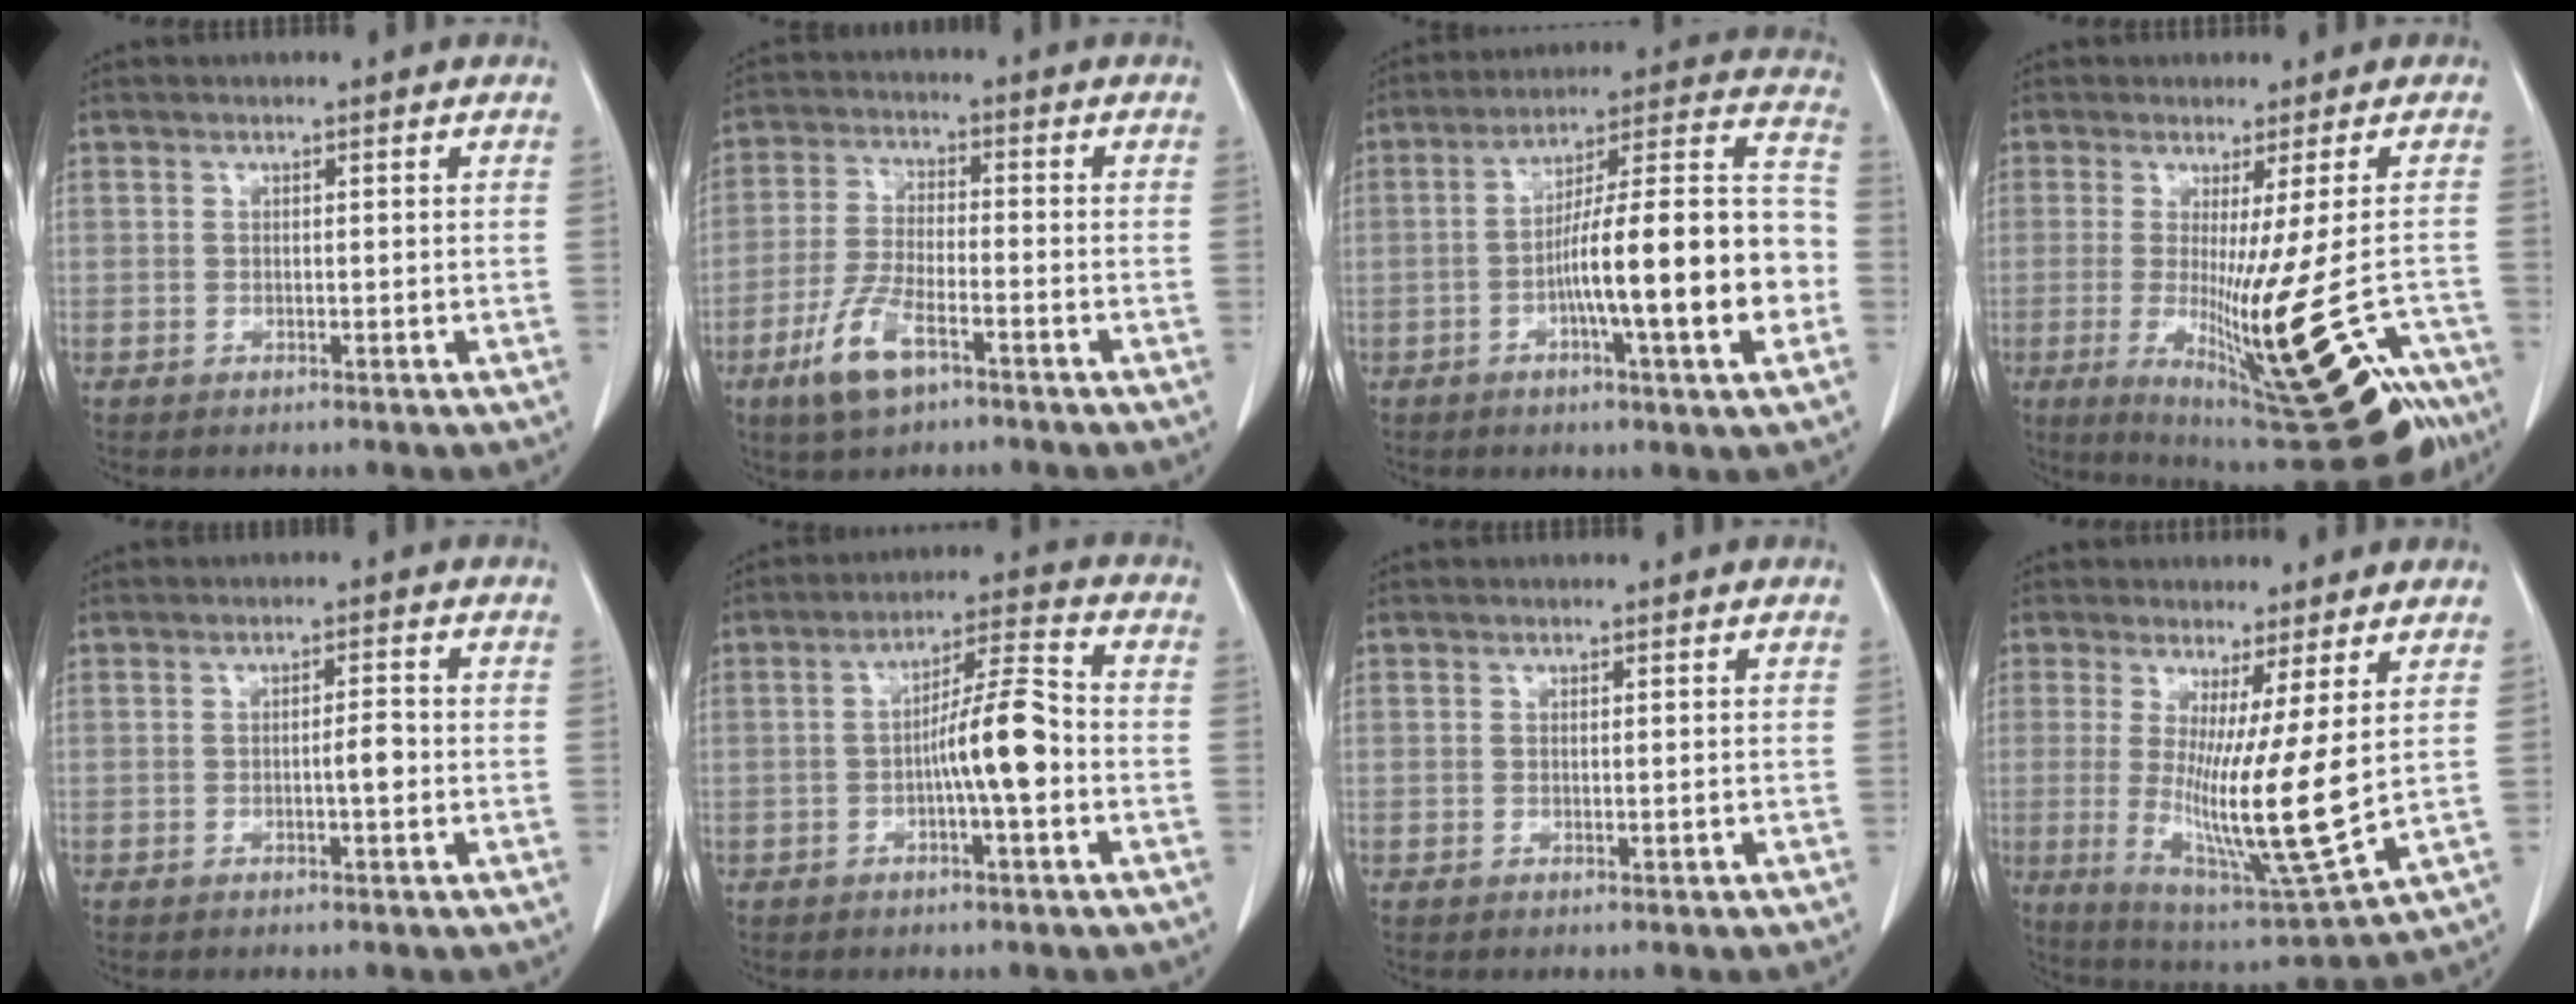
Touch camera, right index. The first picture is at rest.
{"total": 8.3, "force": [-4.7, 2.6, 6.3], "torque": [-0.137, -0.010, -0.087]}
{"total": 19.3, "force": [-4.5, 1.6, 18.7], "torque": [-0.266, 0.021, -0.068]}
{"total": 20.4, "force": [-9.6, 2.1, 17.9], "torque": [-0.209, -0.051, -0.134]}
{"total": 2.3, "force": [-0.5, 0.3, 2.2], "torque": [-0.035, 0.002, -0.010]}
{"total": 8.7, "force": [-1.7, 0.7, 8.5], "torque": [-0.145, 0.017, -0.033]}
{"total": 0.0}
{"total": 13.4, "force": [0.9, -0.2, 13.4], "torque": [-0.247, -0.051, 0.019]}